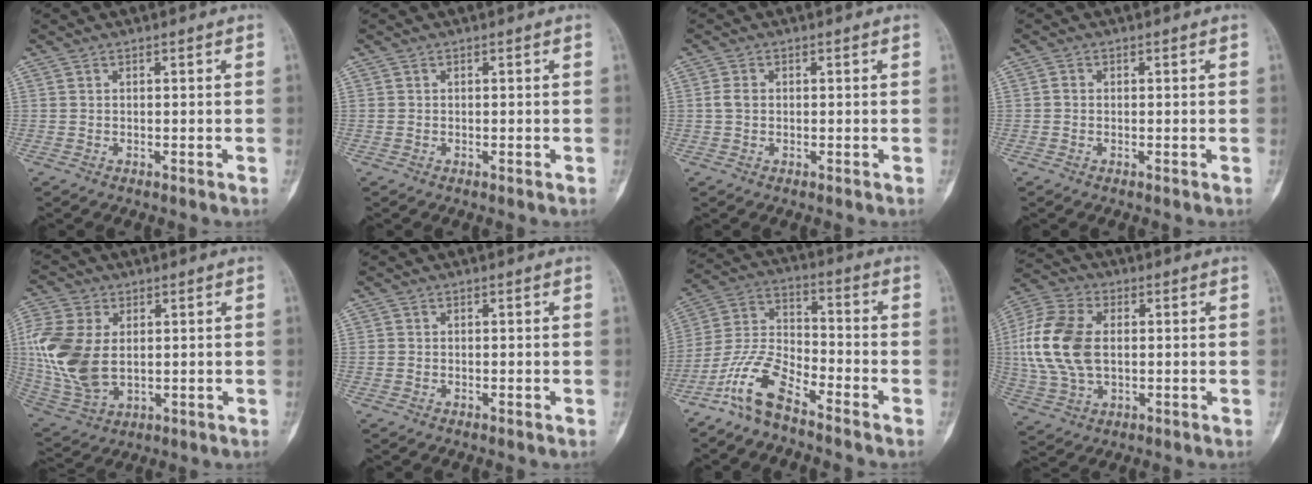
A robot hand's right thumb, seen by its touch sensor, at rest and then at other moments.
{"total": 0.6, "force": [-0.1, 0.5, 0.3], "torque": [-0.006, 0.002, 0.000]}
{"total": 2.1, "force": [0.0, 1.6, 1.3], "torque": [-0.028, 0.004, -0.001]}
{"total": 1.0, "force": [-0.1, 0.9, 0.4], "torque": [-0.004, 0.003, -0.003]}
{"total": 16.3, "force": [1.6, 10.5, 12.4], "torque": [-0.281, -0.008, 0.041]}
{"total": 0.8, "force": [-0.2, 0.7, 0.4], "torque": [-0.006, 0.002, -0.004]}
{"total": 10.2, "force": [-7.5, 3.3, 6.0], "torque": [-0.134, 0.057, -0.160]}
{"total": 15.8, "force": [1.2, 10.0, 12.2], "torque": [-0.260, 0.011, 0.024]}